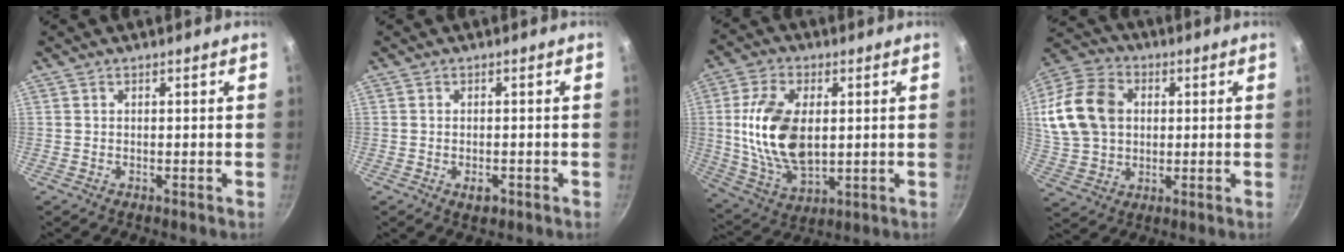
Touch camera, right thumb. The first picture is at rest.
{"total": 2.4, "force": [-1.1, 1.4, 1.6], "torque": [-0.024, 0.004, -0.015]}
{"total": 16.2, "force": [1.5, 9.4, 13.1], "torque": [-0.234, -0.007, 0.035]}
{"total": 17.5, "force": [3.0, 13.4, 10.8], "torque": [-0.203, 0.018, 0.052]}